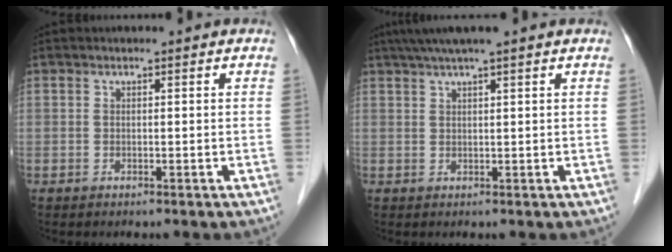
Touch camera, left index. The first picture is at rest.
{"total": 5.8, "force": [4.5, -0.6, 3.6], "torque": [-0.060, 0.033, 0.078]}